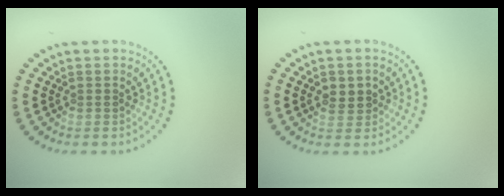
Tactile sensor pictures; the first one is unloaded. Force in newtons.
{"total": 1.8, "press": 1.8, "slide": 0.4}